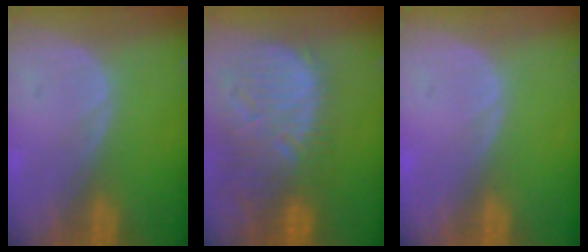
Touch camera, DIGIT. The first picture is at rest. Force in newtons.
{"total": 13.3, "press": 11.5, "slide": 6.7}
{"total": 0.0}